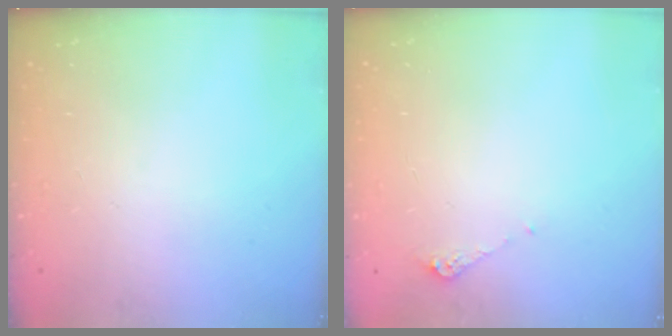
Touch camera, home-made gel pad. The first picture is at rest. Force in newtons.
{"total": 4.3, "press": 4.2, "slide": 0.5}